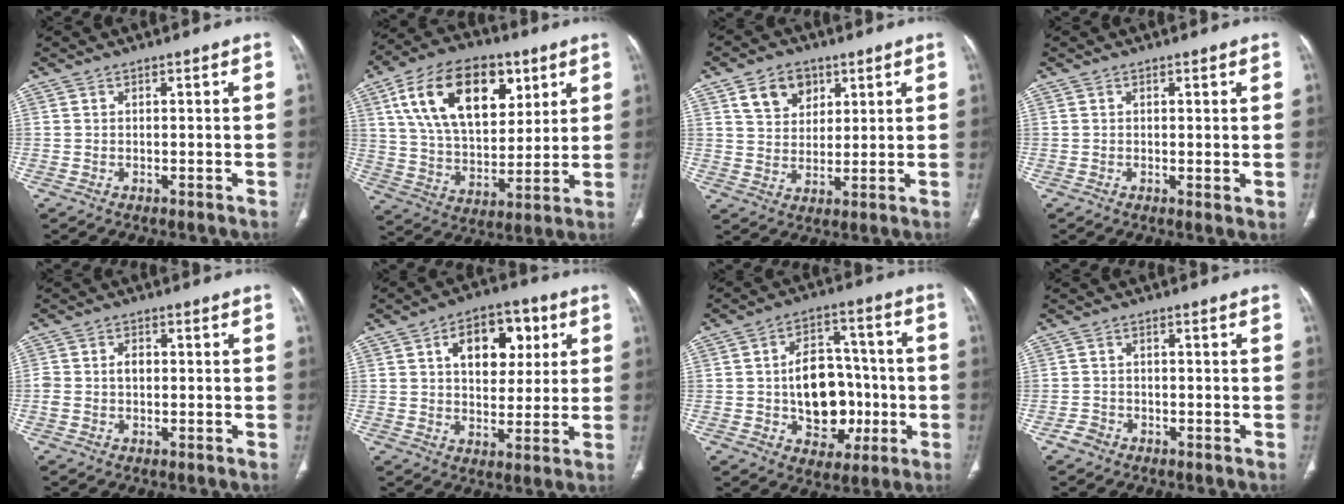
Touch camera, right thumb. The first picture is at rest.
{"total": 22.5, "force": [9.2, 13.0, 15.8], "torque": [-0.241, -0.021, 0.161]}
{"total": 8.1, "force": [4.0, 6.0, 3.7], "torque": [-0.035, -0.018, 0.073]}
{"total": 1.5, "force": [0.3, 0.3, 1.4], "torque": [-0.029, -0.008, 0.004]}
{"total": 3.0, "force": [-0.1, 2.2, 2.1], "torque": [-0.043, 0.012, 0.001]}
{"total": 13.1, "force": [4.2, 8.3, 9.2], "torque": [-0.089, 0.002, 0.063]}
{"total": 14.8, "force": [-2.0, 10.6, 10.2], "torque": [-0.106, 0.036, -0.020]}
{"total": 2.1, "force": [-1.4, 1.5, 0.3], "torque": [-0.010, 0.010, -0.026]}